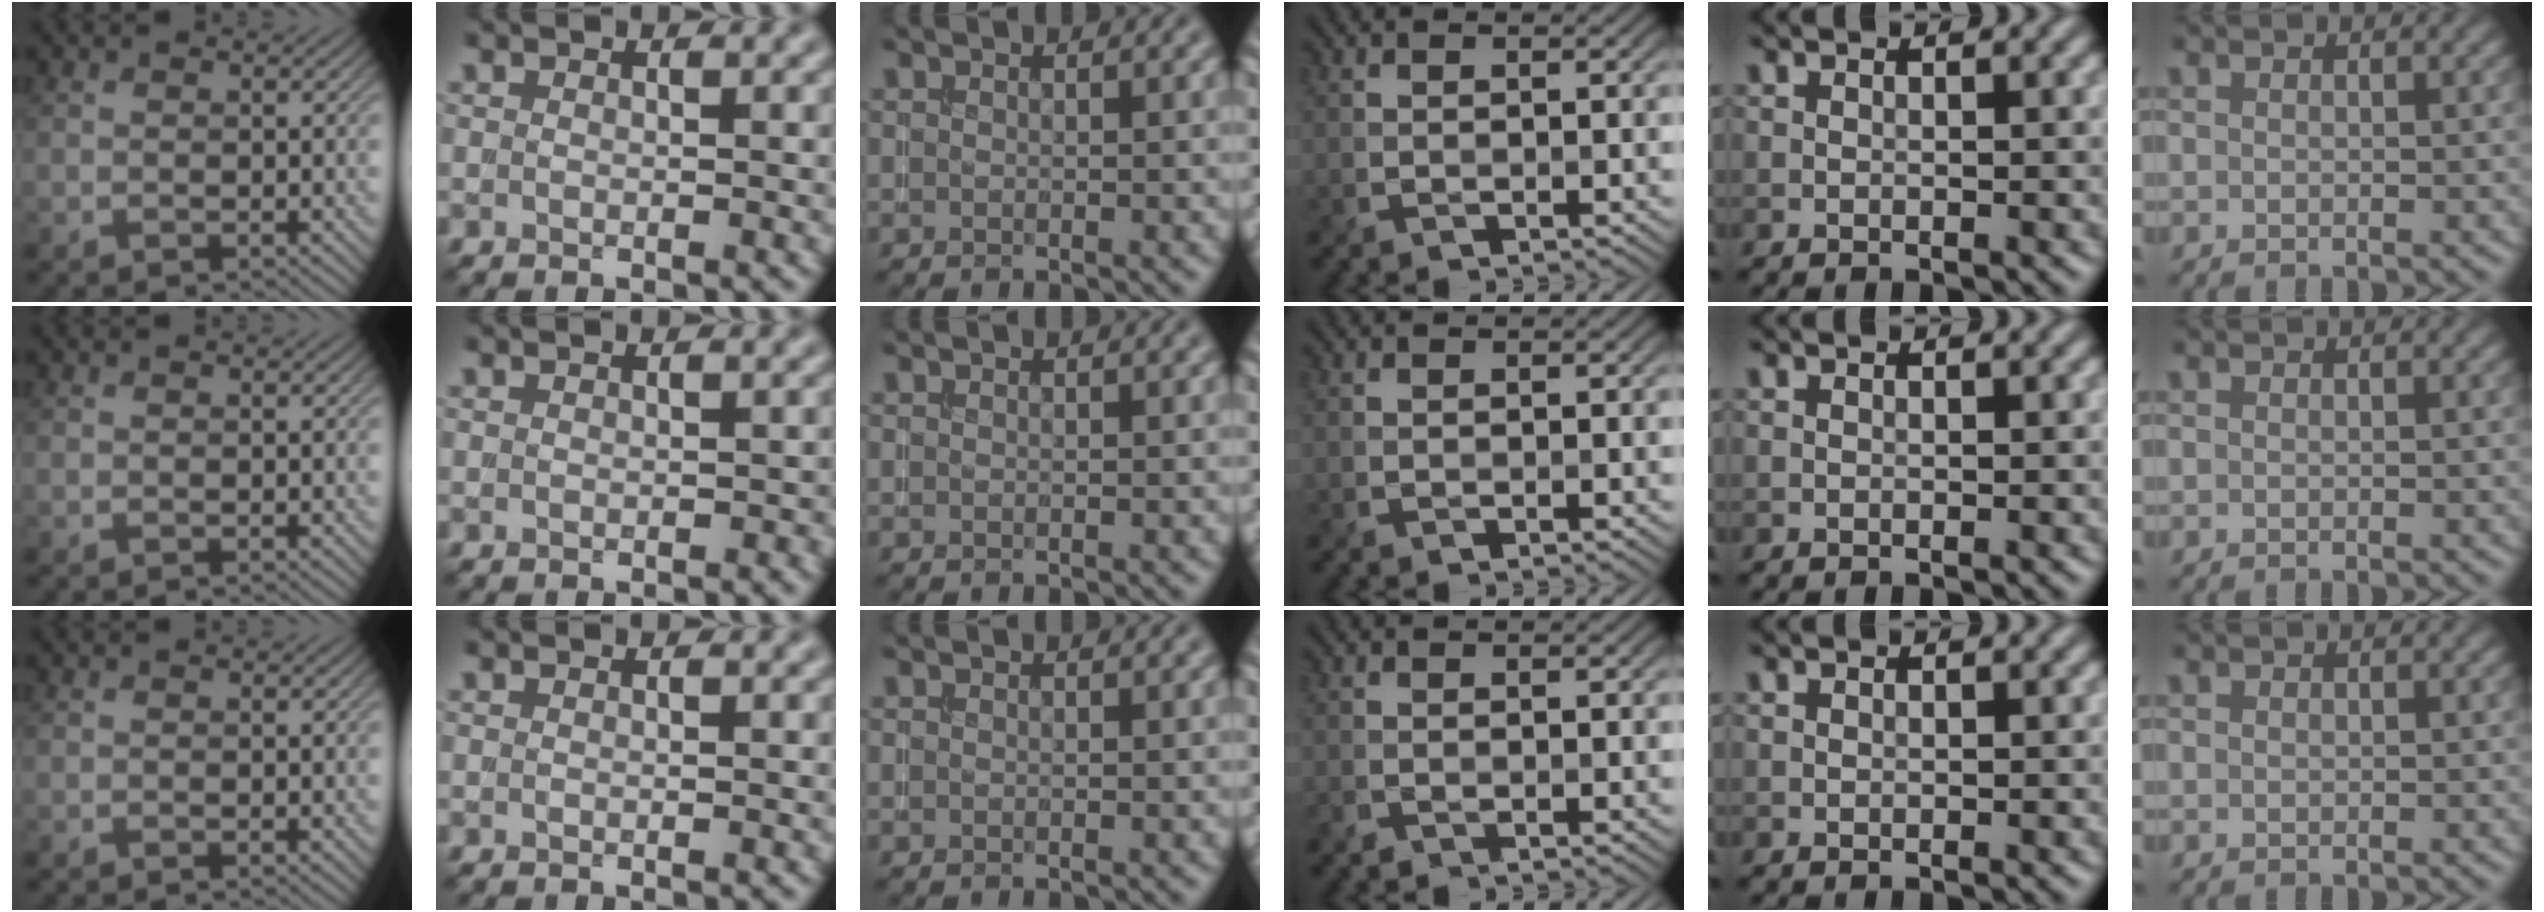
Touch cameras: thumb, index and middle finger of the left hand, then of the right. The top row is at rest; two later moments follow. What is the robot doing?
{"motion": "extract", "object": "drawer"}